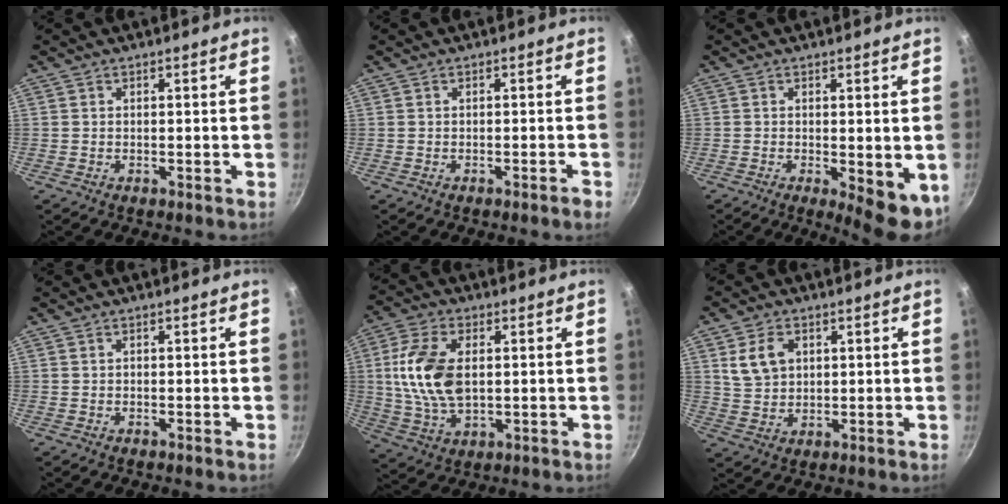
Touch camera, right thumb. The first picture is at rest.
{"total": 1.3, "force": [-0.9, -0.1, 1.0], "torque": [-0.022, 0.009, -0.010]}
{"total": 10.7, "force": [-2.9, 3.4, 9.8], "torque": [-0.097, -0.005, -0.028]}
{"total": 0.0}
{"total": 13.4, "force": [1.5, 7.8, 10.8], "torque": [-0.202, 0.000, 0.029]}
{"total": 7.2, "force": [2.4, 5.2, 4.3], "torque": [-0.065, -0.005, 0.048]}